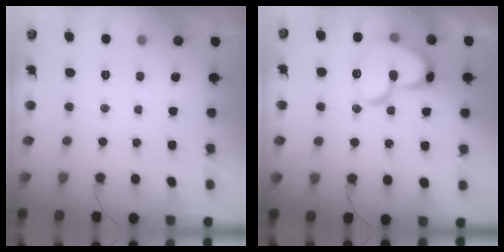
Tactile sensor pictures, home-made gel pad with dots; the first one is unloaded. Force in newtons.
{"total": 16.5, "press": 16.4, "slide": 2.0}